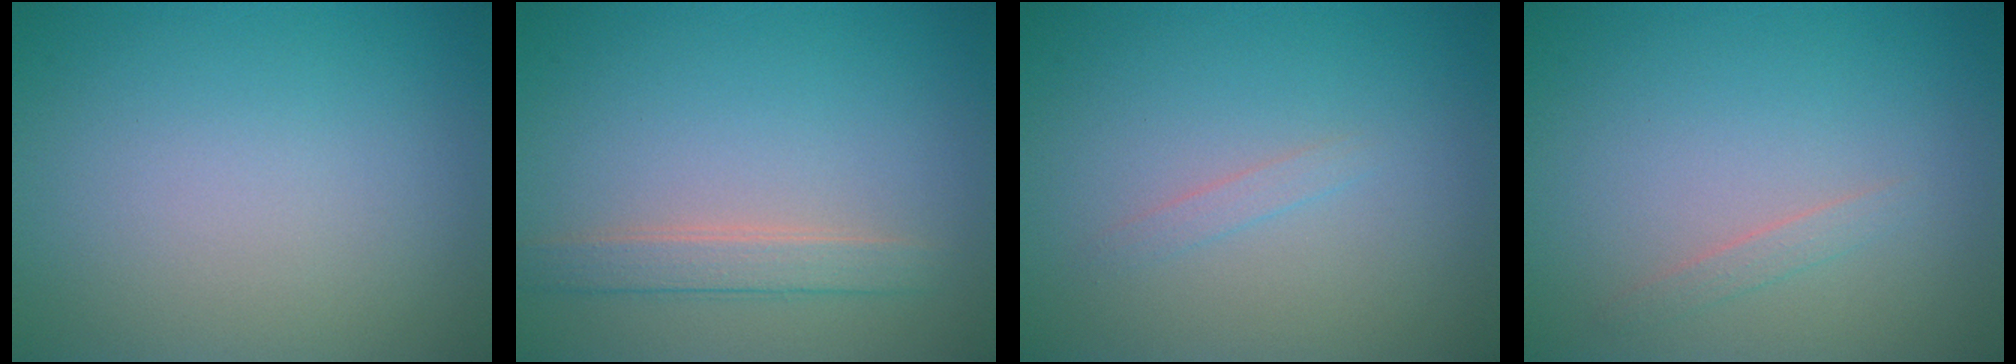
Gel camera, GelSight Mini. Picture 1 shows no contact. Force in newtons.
{"total": 2.3, "press": 2.3, "slide": 0.3}
{"total": 0.8, "press": 0.8, "slide": 0.0}
{"total": 0.9, "press": 0.9, "slide": 0.0}